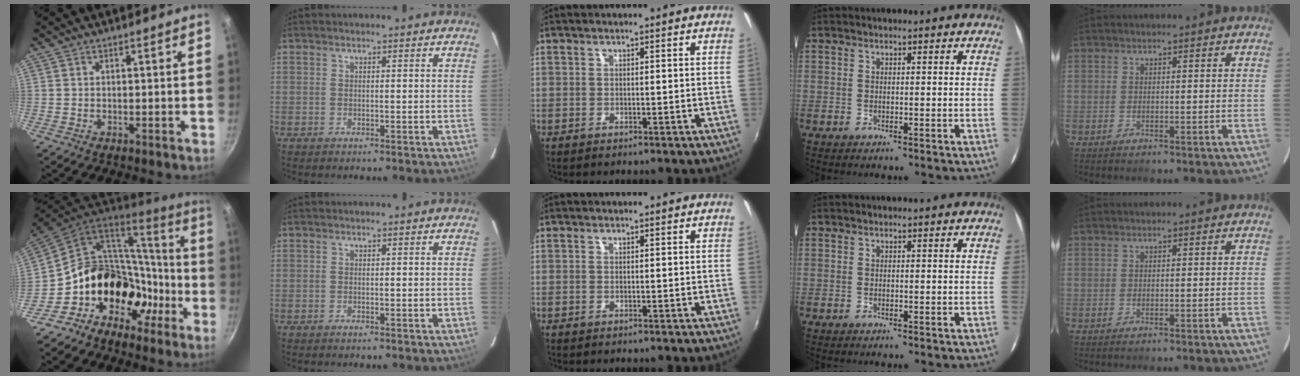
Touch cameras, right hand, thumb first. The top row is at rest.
{"thumb": {"total": 21.5, "force": [-7.4, 15.6, 12.7], "torque": [-0.153, 0.087, -0.118]}}